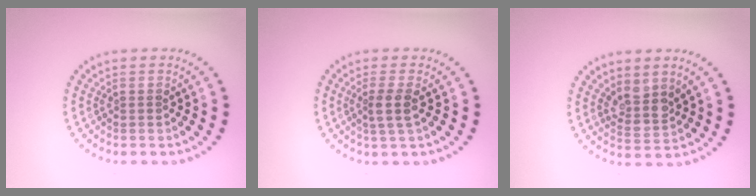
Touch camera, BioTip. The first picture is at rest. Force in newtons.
{"total": 1.9, "press": 1.6, "slide": 1.1}
{"total": 2.6, "press": 2.2, "slide": 1.5}